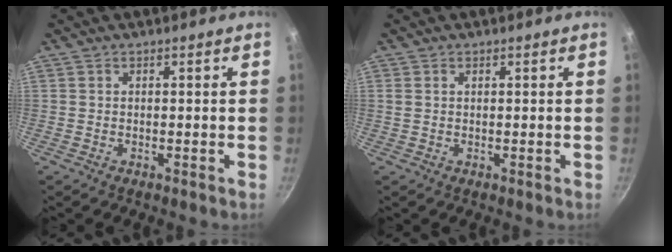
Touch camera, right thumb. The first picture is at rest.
{"total": 0.9, "force": [0.4, 0.6, 0.6], "torque": [-0.012, 0.002, 0.007]}